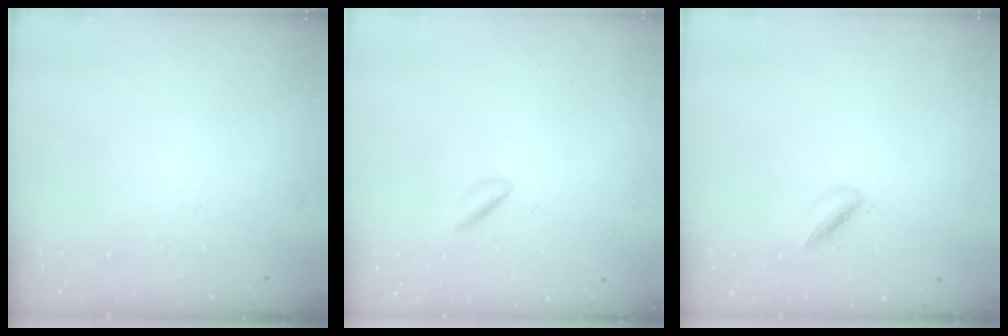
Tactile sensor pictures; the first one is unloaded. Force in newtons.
{"total": 1.5, "press": 1.3, "slide": 0.6}
{"total": 3.2, "press": 3.1, "slide": 0.8}